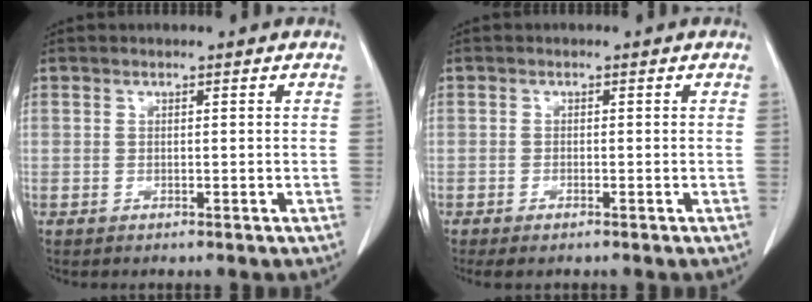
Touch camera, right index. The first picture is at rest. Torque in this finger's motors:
{"motor_torque": [0.00, 0.00, 0.10, 0.02]}